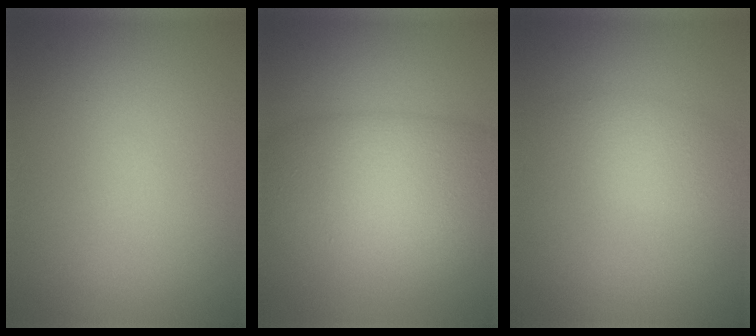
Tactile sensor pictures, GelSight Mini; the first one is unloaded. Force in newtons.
{"total": 9.3, "press": 9.3, "slide": 0.3}
{"total": 2.5, "press": 2.5, "slide": 0.1}